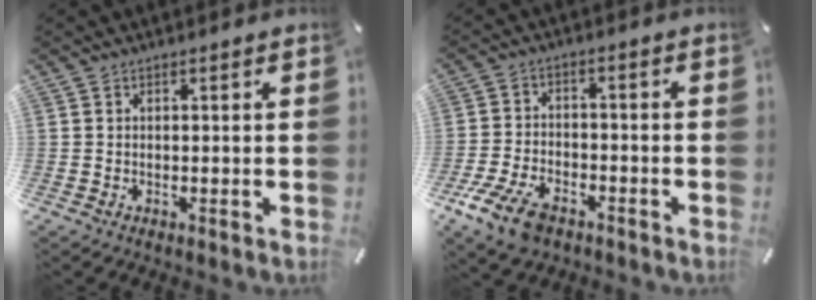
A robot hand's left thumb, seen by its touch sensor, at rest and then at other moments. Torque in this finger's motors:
{"motor_torque": [-0.38, 0.95, 0.91, 0.82, 0.08]}